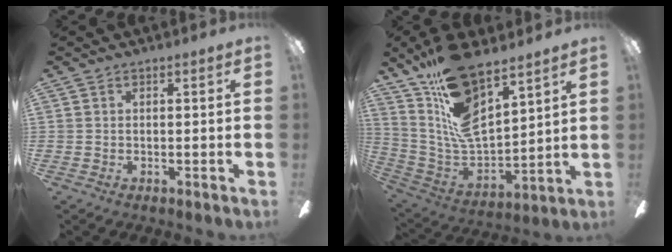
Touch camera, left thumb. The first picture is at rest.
{"total": 17.8, "force": [11.2, 7.5, 11.7], "torque": [-0.232, -0.071, 0.202]}